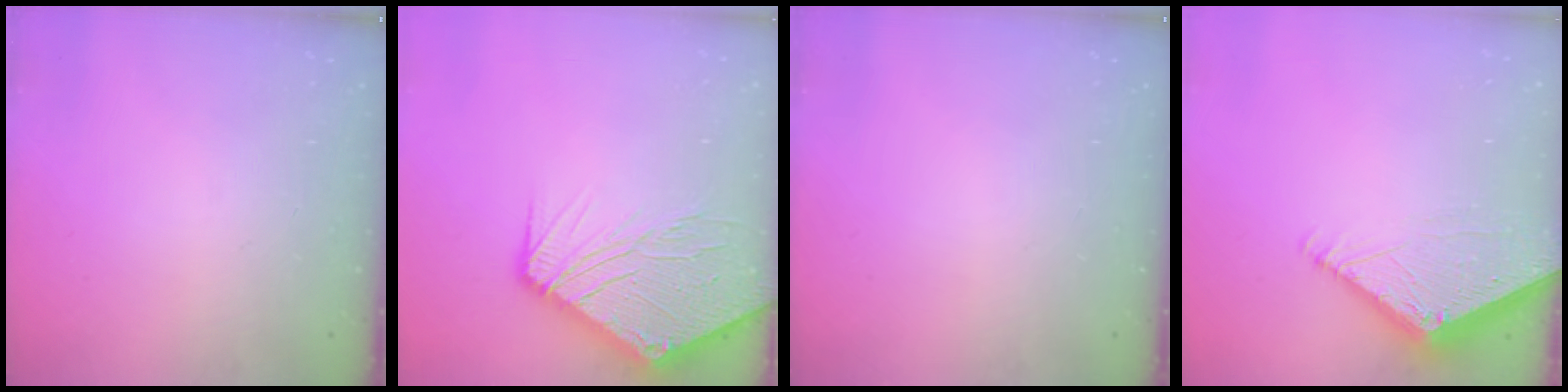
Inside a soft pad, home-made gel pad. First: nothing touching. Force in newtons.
{"total": 17.5, "press": 17.4, "slide": 2.2}
{"total": 0.0}
{"total": 7.2, "press": 7.2, "slide": 0.3}